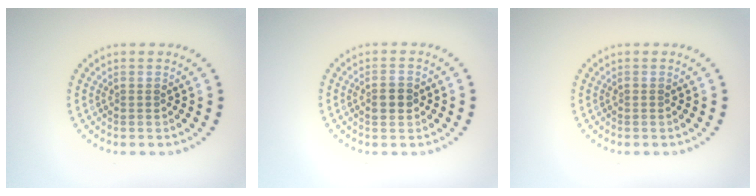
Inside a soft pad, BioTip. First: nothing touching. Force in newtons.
{"total": 2.3, "press": 2.3, "slide": 0.0}
{"total": 0.0}